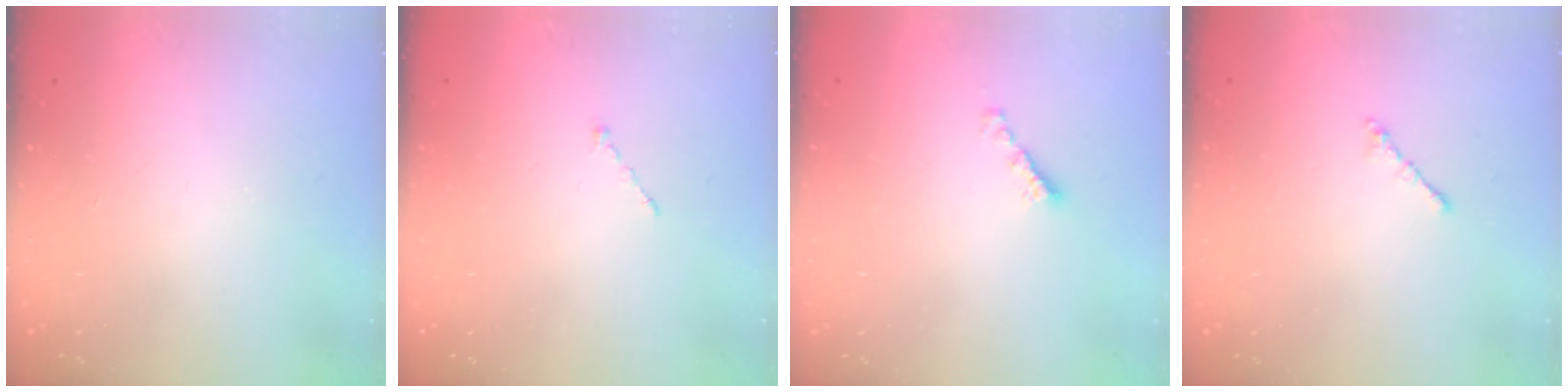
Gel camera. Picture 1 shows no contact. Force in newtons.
{"total": 1.0, "press": 0.9, "slide": 0.3}
{"total": 2.1, "press": 2.0, "slide": 0.7}
{"total": 0.9, "press": 0.7, "slide": 0.5}